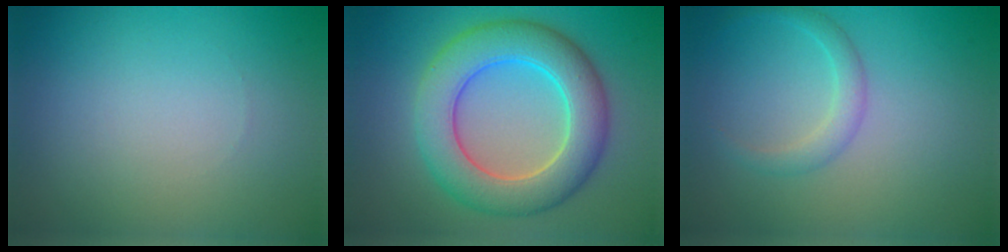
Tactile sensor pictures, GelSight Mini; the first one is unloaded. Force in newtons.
{"total": 8.0, "press": 8.0, "slide": 0.3}
{"total": 1.8, "press": 1.8, "slide": 0.1}